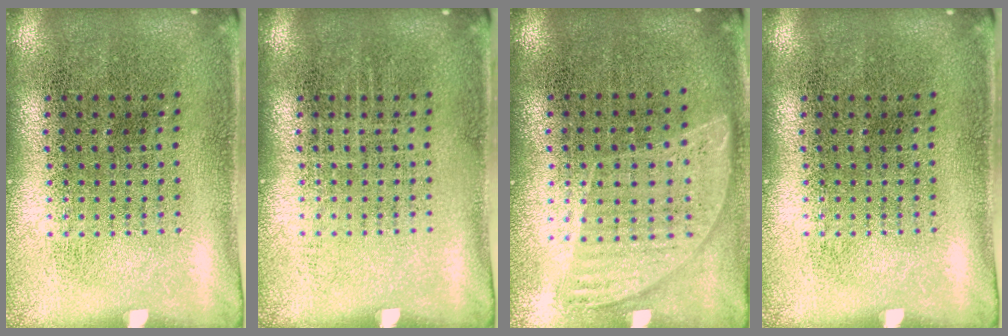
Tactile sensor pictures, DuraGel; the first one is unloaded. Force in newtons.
{"total": 0.0}
{"total": 0.9, "press": 0.8, "slide": 0.3}
{"total": 0.0}